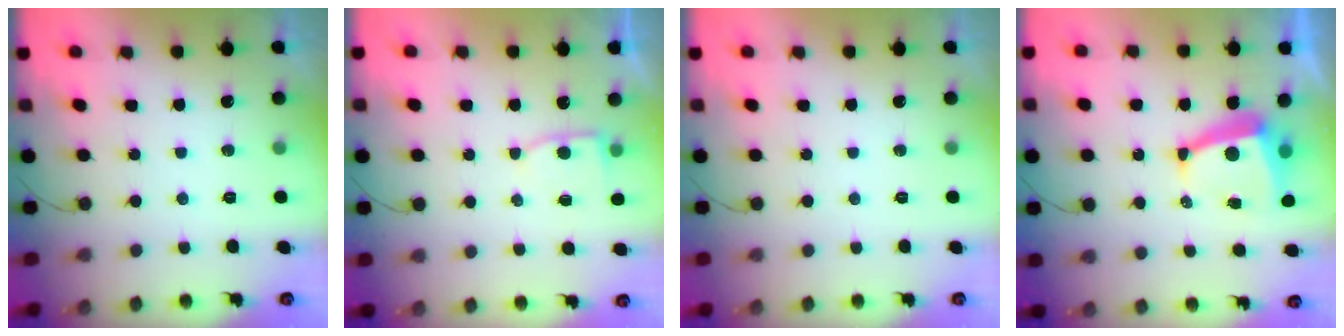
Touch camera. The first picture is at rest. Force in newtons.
{"total": 4.5, "press": 4.4, "slide": 0.3}
{"total": 0.0}
{"total": 8.0, "press": 8.0, "slide": 1.0}